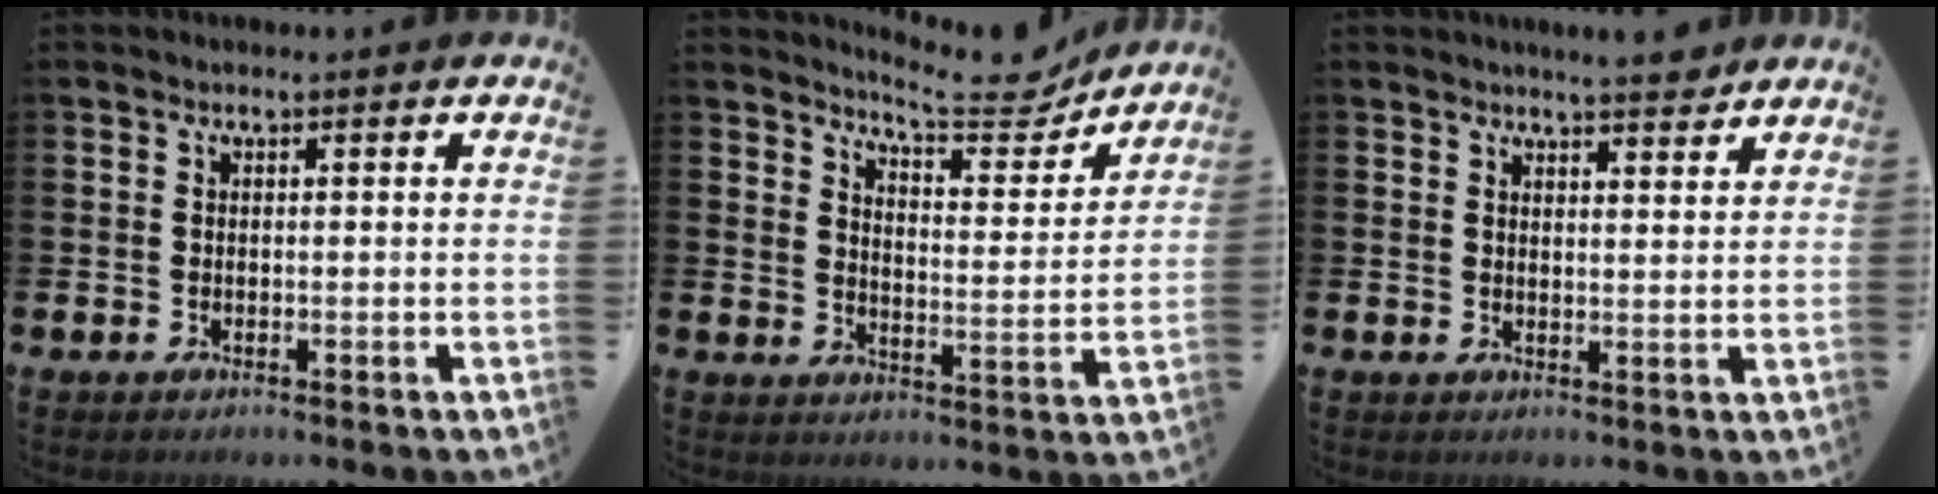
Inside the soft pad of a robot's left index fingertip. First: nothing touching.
{"total": 7.6, "force": [7.3, 1.1, 1.8], "torque": [-0.044, -0.053, 0.127]}
{"total": 4.5, "force": [4.4, 0.2, 1.0], "torque": [-0.021, -0.021, 0.079]}